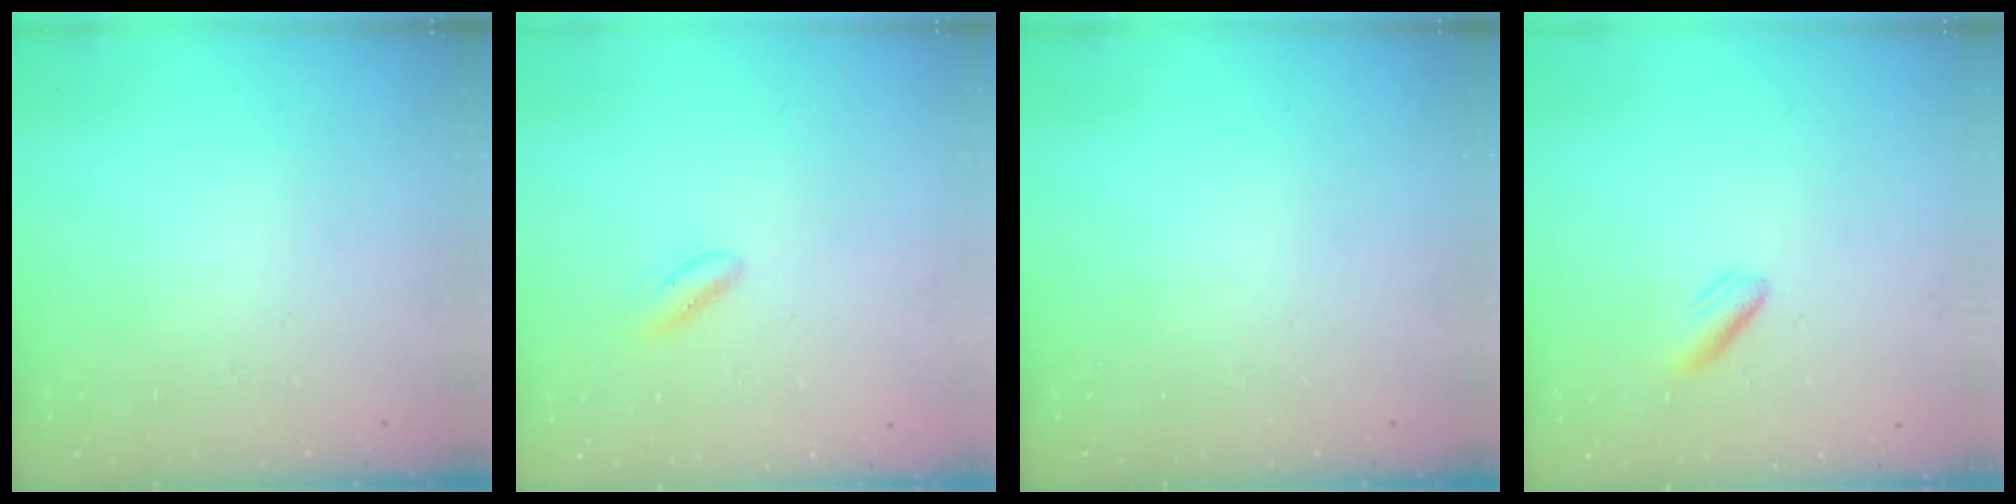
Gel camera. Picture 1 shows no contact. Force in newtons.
{"total": 2.6, "press": 2.5, "slide": 0.8}
{"total": 0.0}
{"total": 2.4, "press": 2.3, "slide": 0.9}